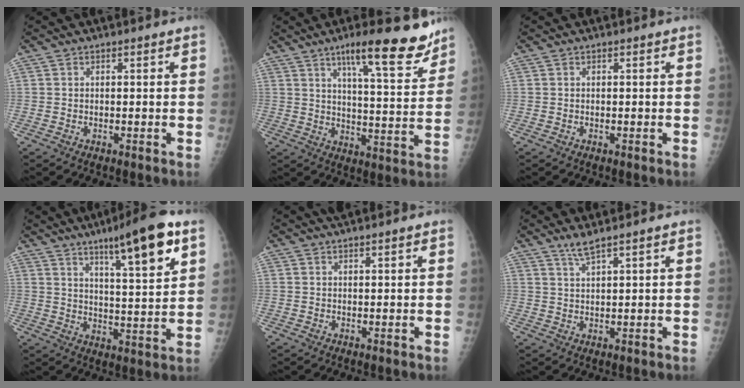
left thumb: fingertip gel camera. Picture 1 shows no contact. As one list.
[{"total": 15.9, "force": [11.0, 3.3, 11.1], "torque": [-0.127, -0.062, 0.165]}, {"total": 0.0}, {"total": 14.8, "force": [8.3, 2.4, 12.0], "torque": [-0.171, -0.039, 0.129]}, {"total": 2.5, "force": [2.0, 0.3, 1.3], "torque": [-0.014, 0.010, 0.033]}, {"total": 2.7, "force": [2.2, -0.3, 1.6], "torque": [-0.037, -0.011, 0.048]}]